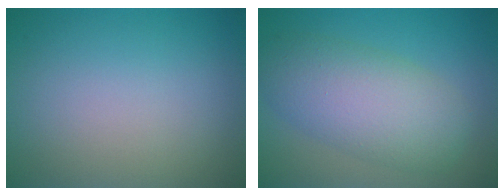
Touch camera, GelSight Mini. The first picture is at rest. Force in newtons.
{"total": 6.9, "press": 6.9, "slide": 0.2}